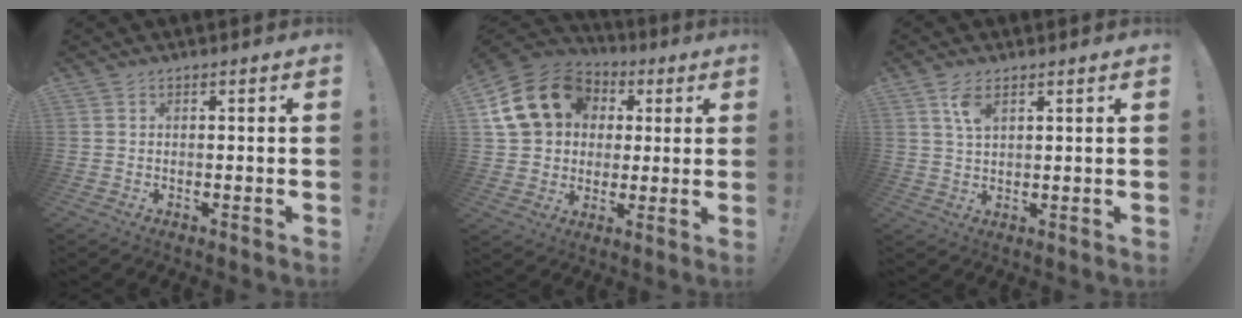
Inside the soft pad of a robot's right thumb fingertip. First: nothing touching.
{"total": 19.0, "force": [5.8, 15.3, 9.6], "torque": [-0.158, -0.008, 0.126]}
{"total": 4.5, "force": [2.3, 2.0, 3.3], "torque": [-0.063, -0.006, 0.040]}